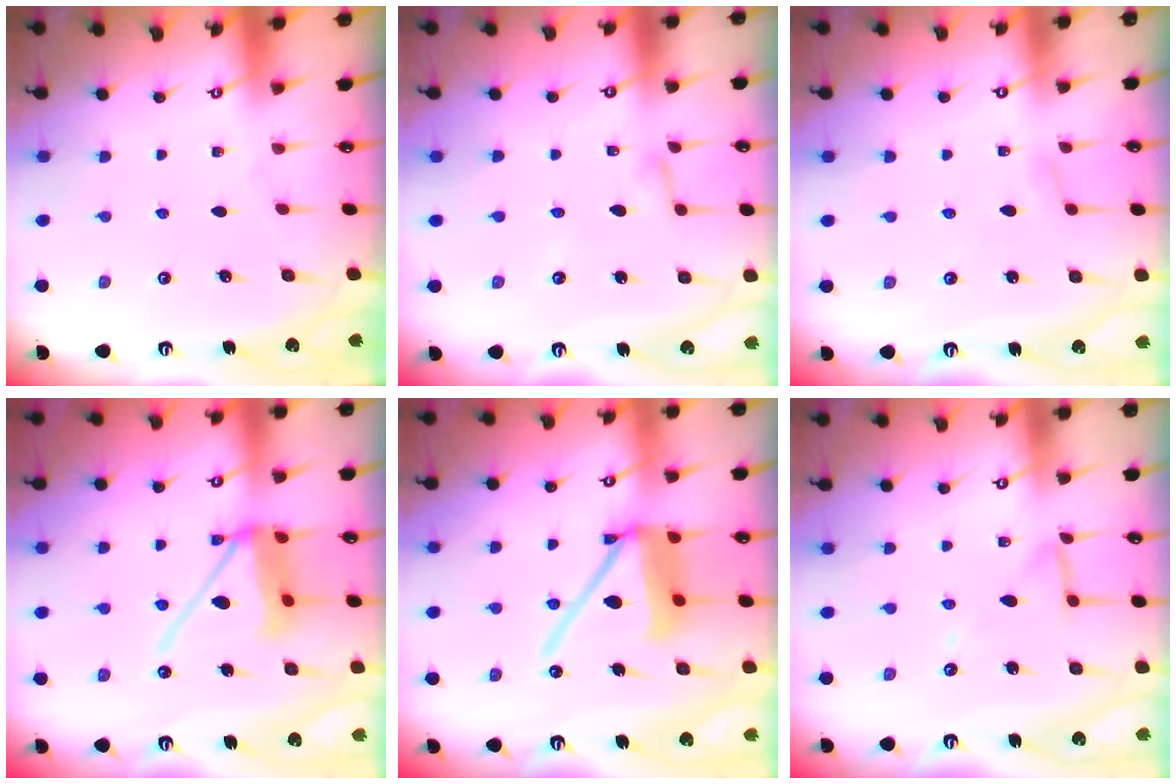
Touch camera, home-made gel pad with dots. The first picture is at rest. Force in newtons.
{"total": 3.1, "press": 3.1, "slide": 0.2}
{"total": 2.1, "press": 2.1, "slide": 0.3}
{"total": 13.6, "press": 13.5, "slide": 1.7}
{"total": 14.8, "press": 14.6, "slide": 2.4}
{"total": 8.6, "press": 8.6, "slide": 0.8}